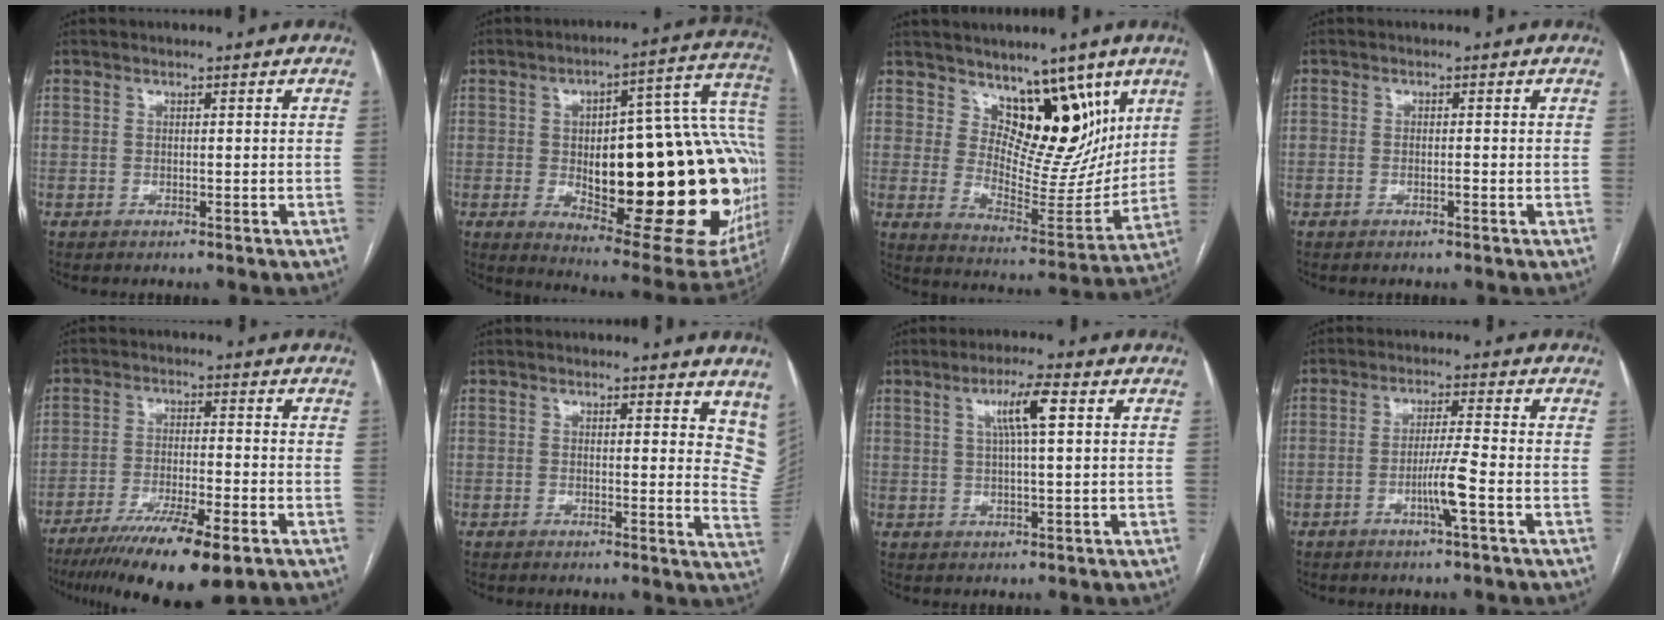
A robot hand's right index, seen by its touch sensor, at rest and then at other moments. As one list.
[{"total": 35.0, "force": [-3.6, 9.7, 33.4], "torque": [-0.364, 0.032, -0.029]}, {"total": 12.2, "force": [7.6, 6.4, 7.2], "torque": [-0.086, -0.010, 0.133]}, {"total": 0.5, "force": [-0.3, 0.2, 0.4], "torque": [-0.007, 0.003, -0.003]}, {"total": 13.3, "force": [-8.7, 1.7, 9.9], "torque": [-0.163, -0.032, -0.143]}, {"total": 9.3, "force": [7.6, 3.4, 4.2], "torque": [-0.021, -0.028, 0.060]}, {"total": 5.8, "force": [1.9, 0.2, 5.5], "torque": [-0.099, 0.008, 0.033]}, {"total": 5.1, "force": [-1.9, -0.6, 4.7], "torque": [-0.089, -0.003, -0.034]}]